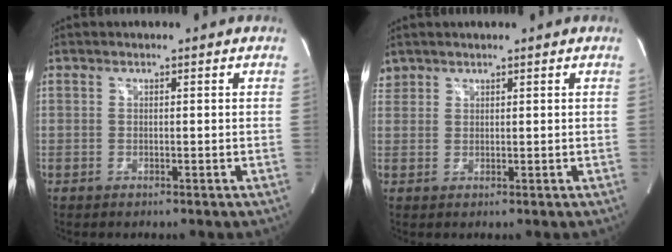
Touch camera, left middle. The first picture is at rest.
{"total": 1.7, "force": [1.5, 0.7, -0.1], "torque": [0.001, 0.011, 0.029]}